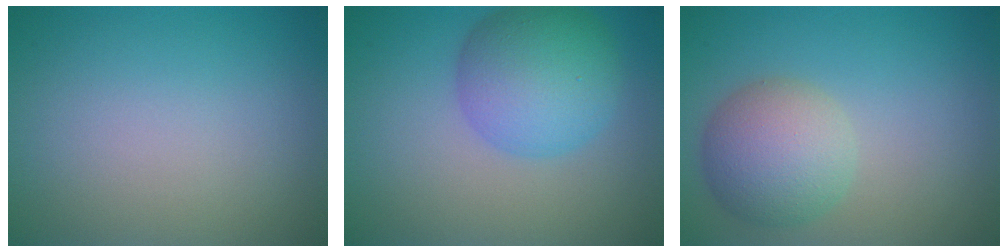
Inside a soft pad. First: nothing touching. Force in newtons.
{"total": 6.8, "press": 6.8, "slide": 0.2}
{"total": 5.2, "press": 5.2, "slide": 0.3}